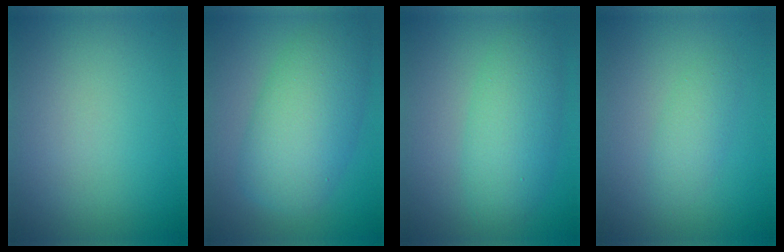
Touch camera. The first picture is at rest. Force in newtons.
{"total": 7.4, "press": 7.4, "slide": 0.2}
{"total": 4.8, "press": 4.8, "slide": 0.1}
{"total": 1.9, "press": 1.9, "slide": 0.1}